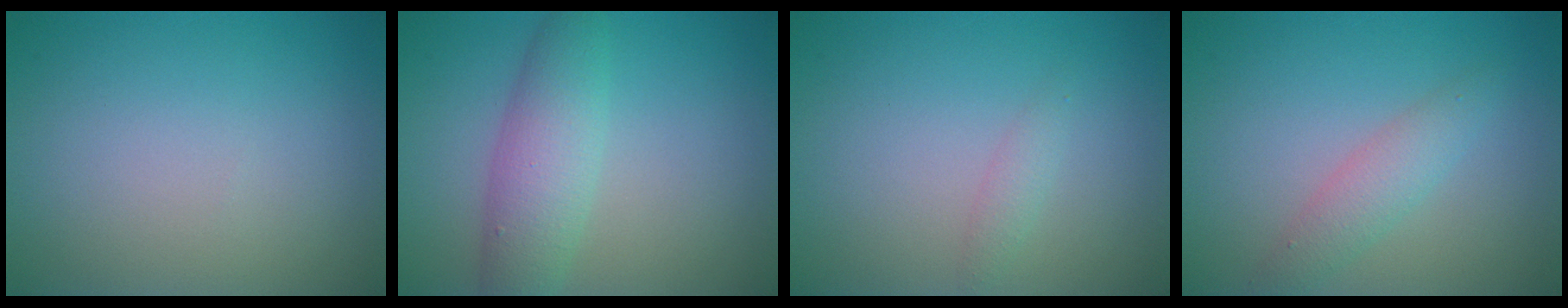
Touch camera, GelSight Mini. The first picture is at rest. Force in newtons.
{"total": 3.4, "press": 3.4, "slide": 0.3}
{"total": 1.0, "press": 1.0, "slide": 0.0}
{"total": 2.3, "press": 2.3, "slide": 0.1}